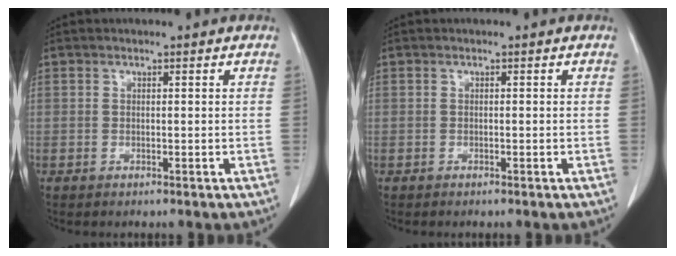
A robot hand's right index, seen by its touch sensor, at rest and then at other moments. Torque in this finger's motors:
{"motor_torque": [0.08, -0.03, 0.04, -0.01]}